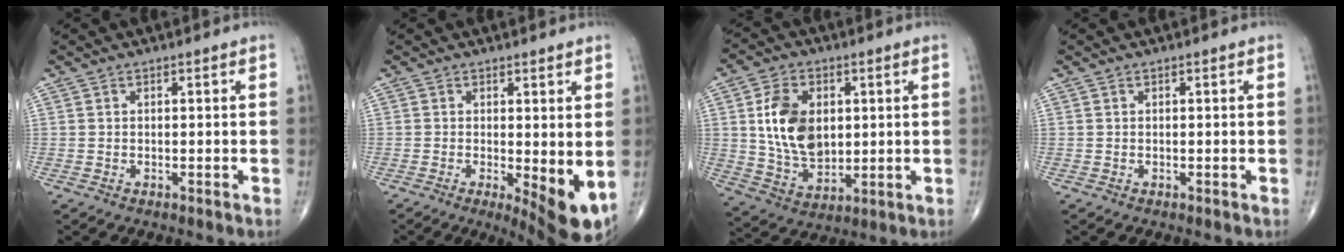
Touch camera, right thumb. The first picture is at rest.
{"total": 8.0, "force": [-0.8, 2.4, 7.6], "torque": [-0.100, -0.020, -0.007]}
{"total": 13.3, "force": [2.3, 8.8, 9.6], "torque": [-0.150, -0.013, 0.049]}
{"total": 0.0}